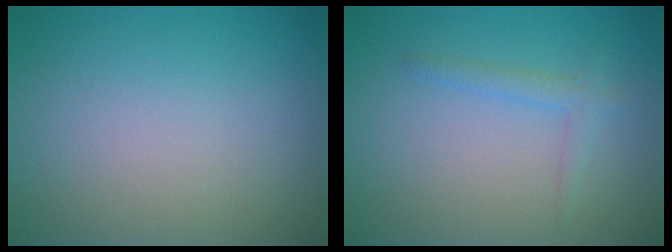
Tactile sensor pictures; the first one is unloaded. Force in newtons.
{"total": 1.5, "press": 1.5, "slide": 0.1}